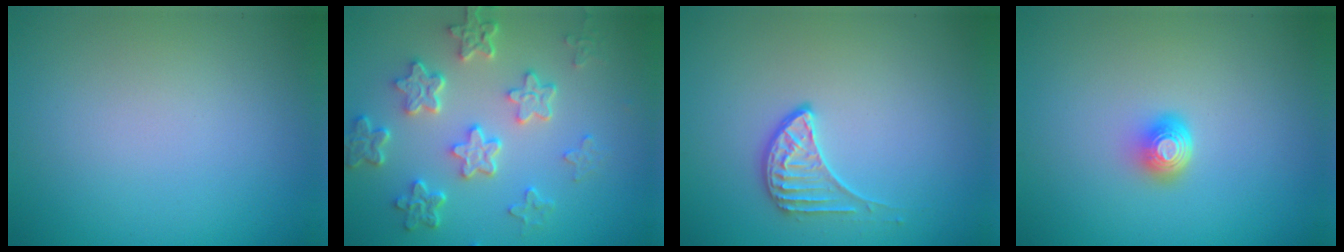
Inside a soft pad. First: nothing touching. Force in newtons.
{"total": 5.7, "press": 4.4, "slide": 3.7}
{"total": 2.0, "press": 1.5, "slide": 1.3}
{"total": 2.0, "press": 1.4, "slide": 1.4}